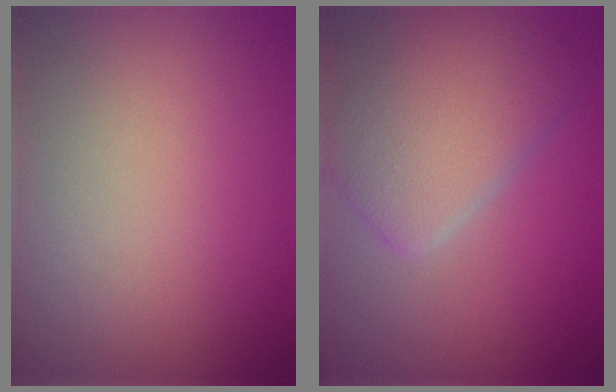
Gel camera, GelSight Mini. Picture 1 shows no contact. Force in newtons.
{"total": 6.0, "press": 5.9, "slide": 0.4}